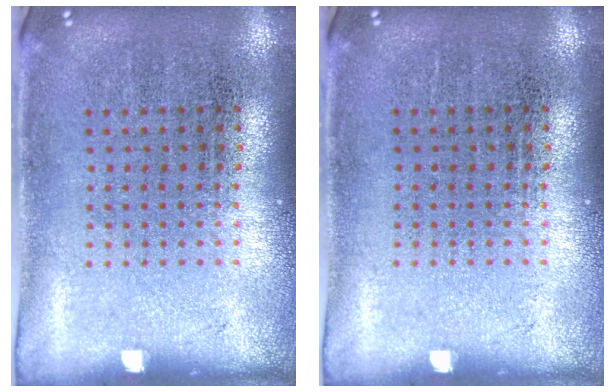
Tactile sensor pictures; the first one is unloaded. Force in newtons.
{"total": 0.0}